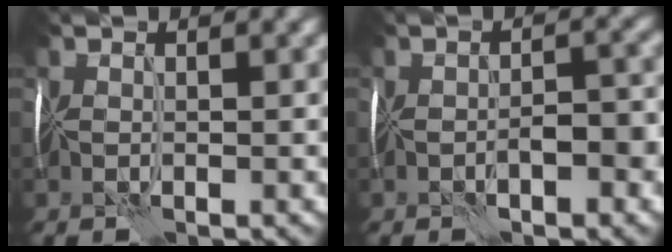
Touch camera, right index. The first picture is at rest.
{"total": 2.8, "force": [-1.2, 1.2, 2.2], "torque": [-0.029, 0.006, -0.013]}